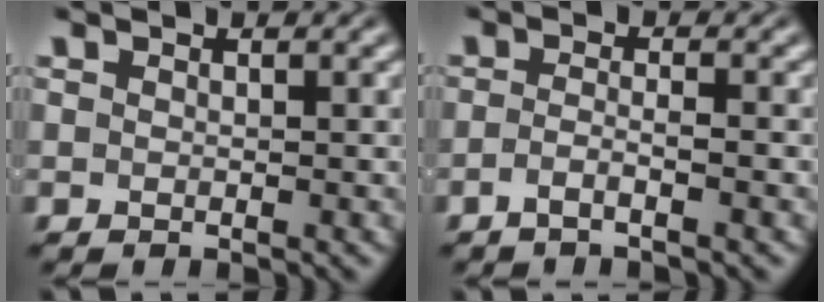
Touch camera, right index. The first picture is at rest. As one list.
[{"total": 2.2, "force": [-1.8, -0.6, 1.2], "torque": [-0.025, -0.011, -0.028]}]